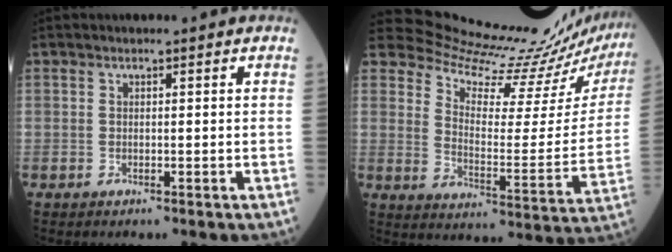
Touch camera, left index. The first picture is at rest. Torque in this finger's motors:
{"motor_torque": [0.89, -1.27, 0.02, -0.04]}